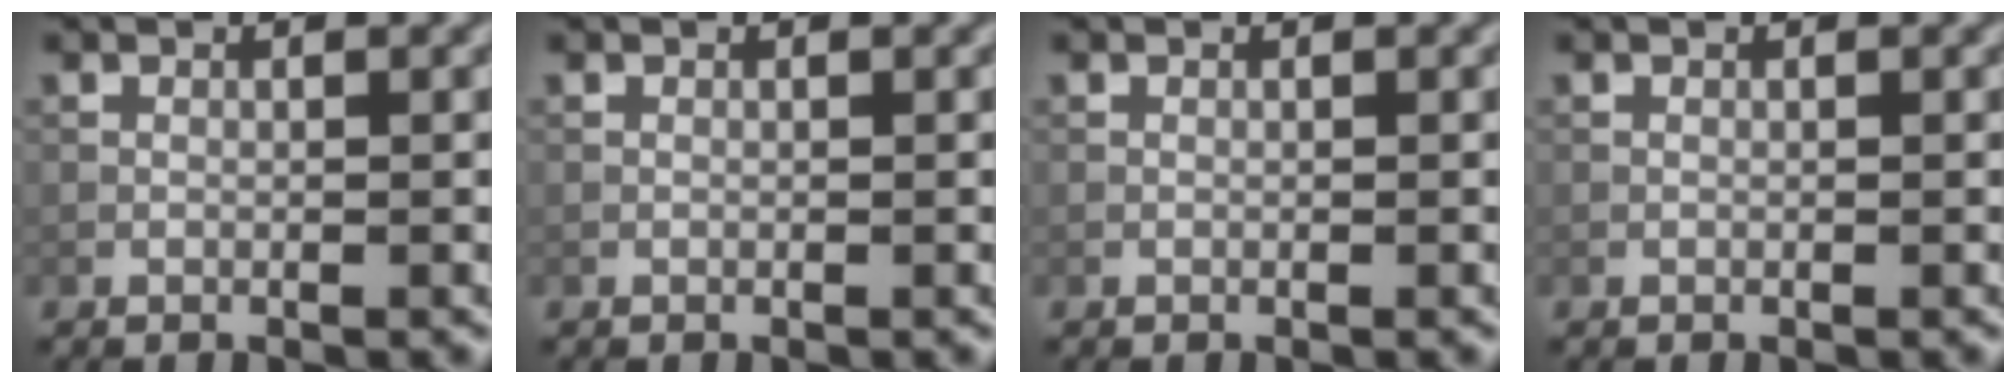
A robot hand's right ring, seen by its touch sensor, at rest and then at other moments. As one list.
[{"total": 0.0}, {"total": 0.0}, {"total": 0.0}]